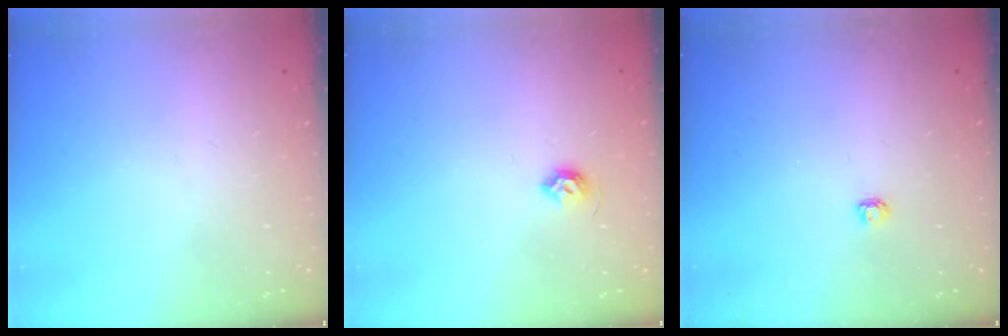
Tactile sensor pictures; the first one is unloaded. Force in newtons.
{"total": 5.7, "press": 5.7, "slide": 0.7}
{"total": 3.2, "press": 3.2, "slide": 0.4}